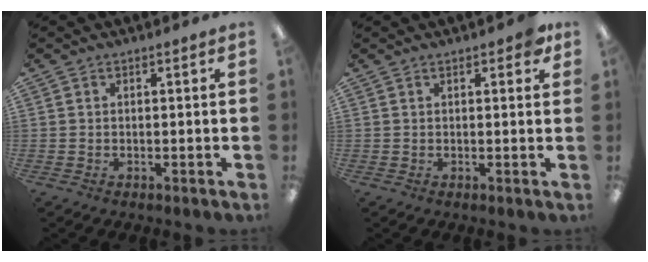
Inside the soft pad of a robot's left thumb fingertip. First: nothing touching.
{"total": 2.3, "force": [1.3, 0.9, 1.6], "torque": [-0.019, -0.003, 0.019]}